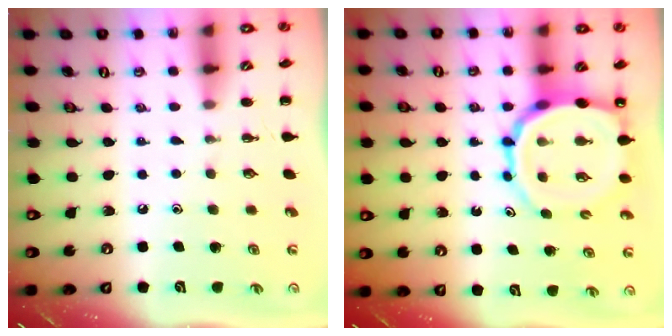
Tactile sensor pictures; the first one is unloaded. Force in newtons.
{"total": 12.2, "press": 11.7, "slide": 3.2}